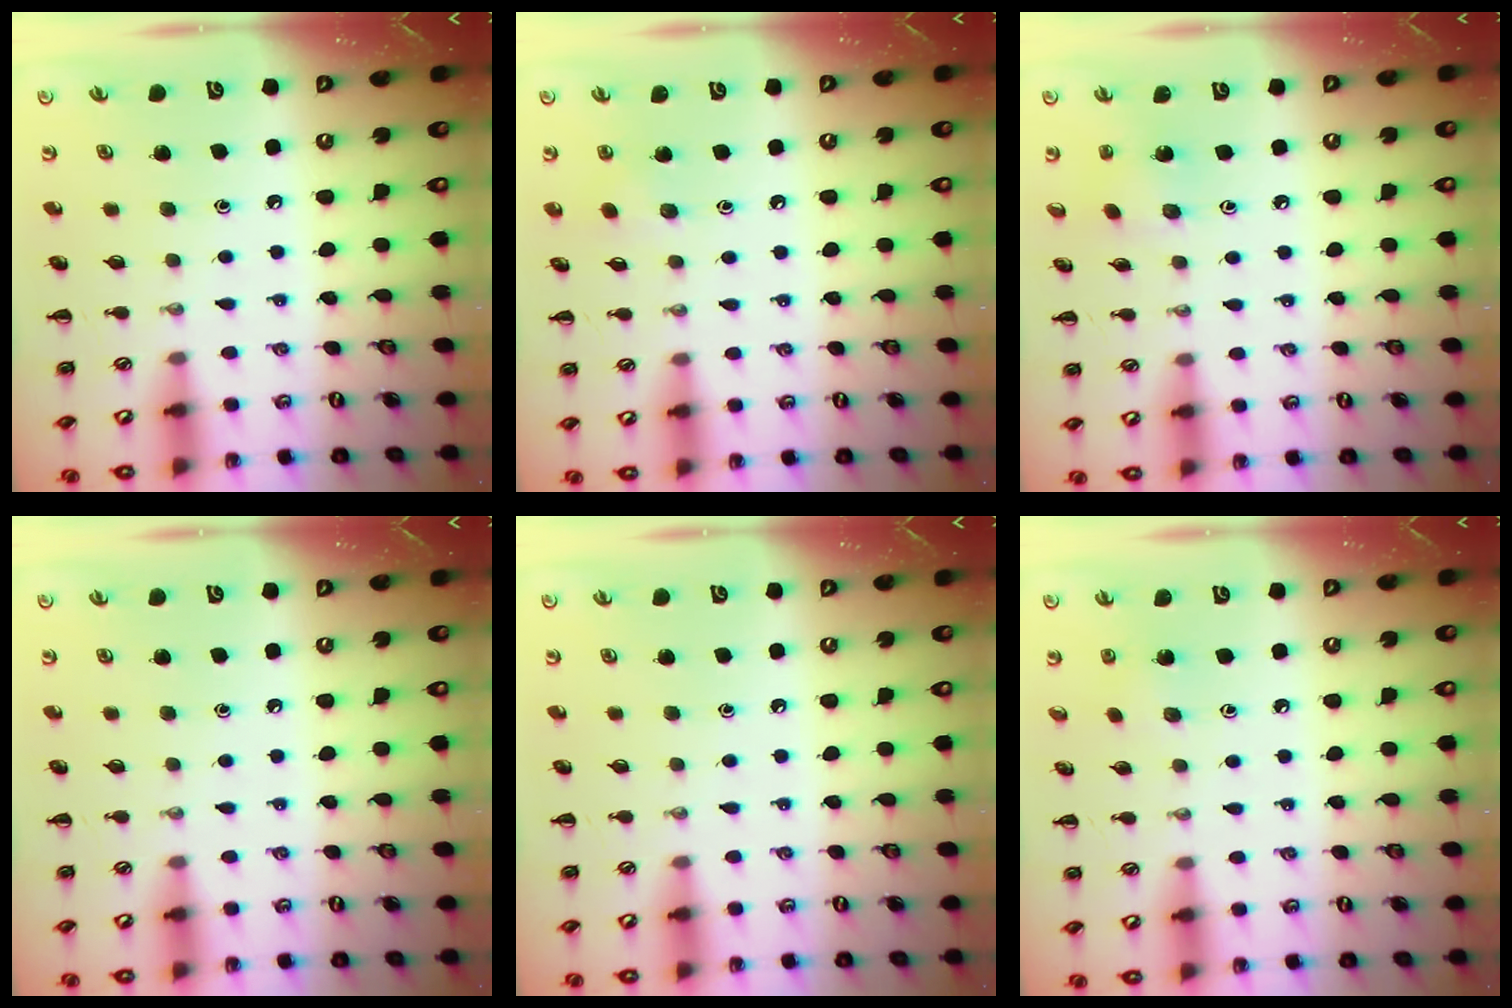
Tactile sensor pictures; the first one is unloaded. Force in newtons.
{"total": 5.0, "press": 4.7, "slide": 1.7}
{"total": 1.7, "press": 1.6, "slide": 0.7}
{"total": 0.0}
{"total": 0.0}
{"total": 2.9, "press": 2.7, "slide": 1.0}